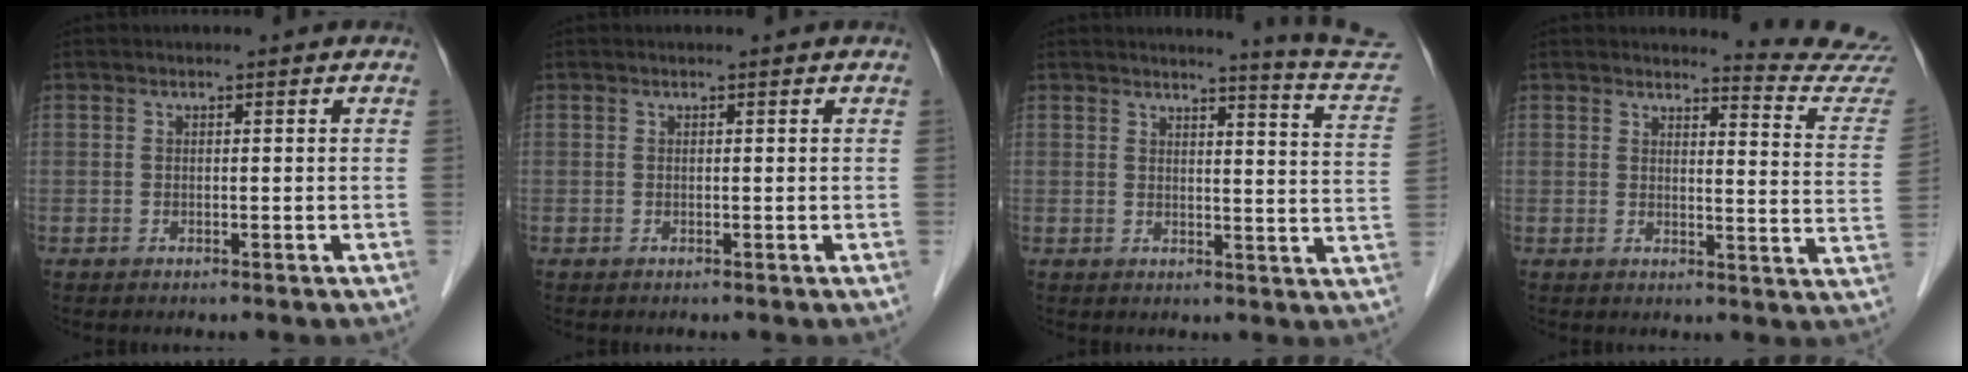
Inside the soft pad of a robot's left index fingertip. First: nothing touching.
{"total": 0.0}
{"total": 10.5, "force": [10.1, -2.5, 0.9], "torque": [-0.023, -0.103, 0.102]}
{"total": 10.4, "force": [10.3, -1.4, -0.6], "torque": [0.002, -0.117, 0.098]}